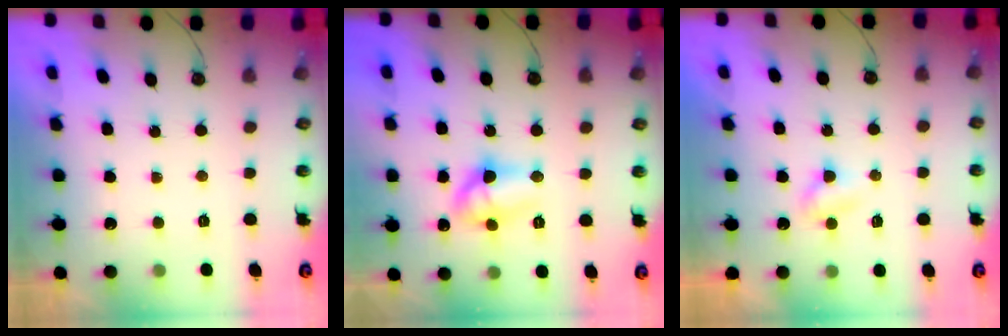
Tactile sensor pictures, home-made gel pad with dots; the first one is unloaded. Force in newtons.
{"total": 10.6, "press": 10.6, "slide": 0.8}
{"total": 2.7, "press": 2.6, "slide": 0.4}